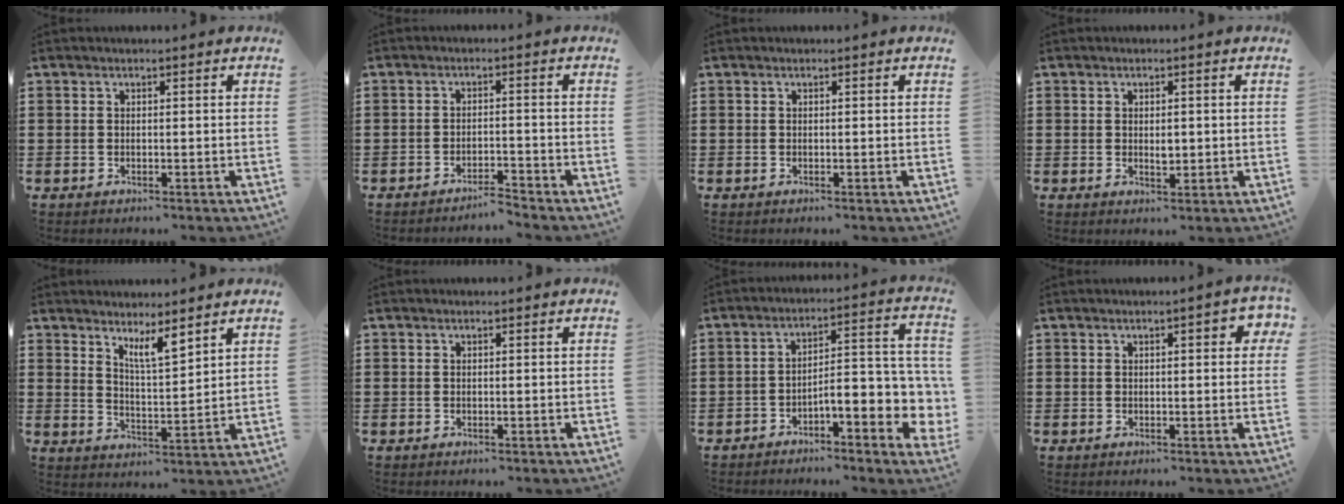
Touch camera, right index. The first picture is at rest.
{"total": 2.6, "force": [-2.5, -0.1, 0.3], "torque": [-0.010, -0.001, -0.054]}
{"total": 0.0}
{"total": 1.9, "force": [0.2, 0.8, 1.7], "torque": [-0.035, 0.003, 0.002]}
{"total": 5.0, "force": [4.1, 0.8, 2.8], "torque": [-0.057, -0.013, 0.071]}
{"total": 0.0}
{"total": 6.6, "force": [-3.2, 2.1, 5.4], "torque": [-0.075, -0.021, -0.063]}
{"total": 2.6, "force": [0.6, 0.8, 2.4], "torque": [-0.032, 0.000, 0.005]}